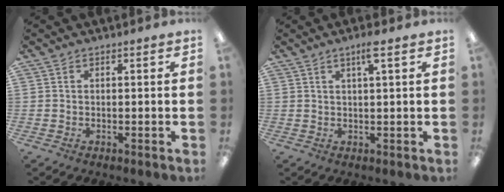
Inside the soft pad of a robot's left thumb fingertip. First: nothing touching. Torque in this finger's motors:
{"motor_torque": [0.00, 0.00, -0.22, 0.40, 0.02]}